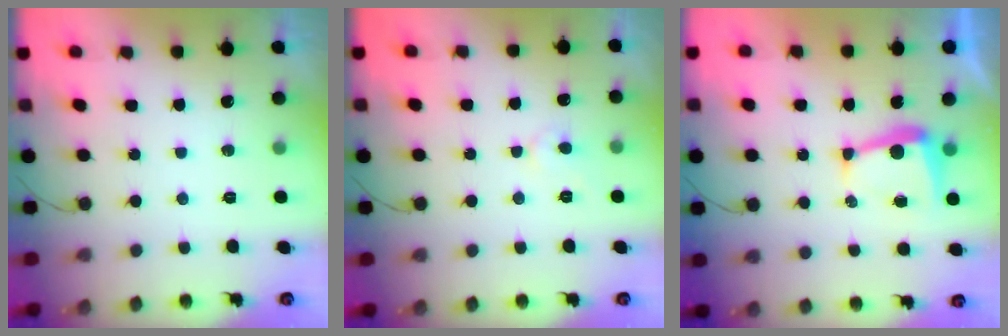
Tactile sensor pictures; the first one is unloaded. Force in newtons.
{"total": 4.7, "press": 4.6, "slide": 0.5}
{"total": 5.6, "press": 5.6, "slide": 0.6}